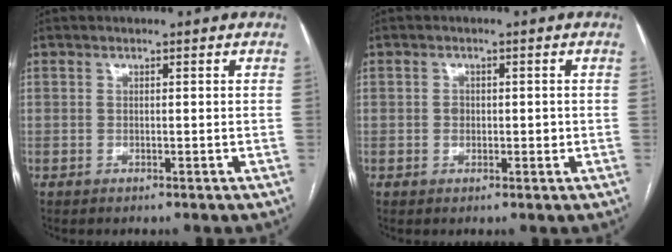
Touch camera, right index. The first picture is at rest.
{"total": 2.0, "force": [-0.1, 1.6, 1.3], "torque": [-0.019, 0.003, 0.000]}